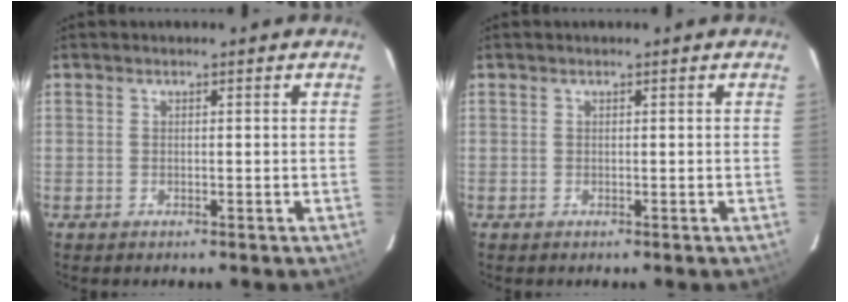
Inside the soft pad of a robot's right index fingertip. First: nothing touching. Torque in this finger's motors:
{"motor_torque": [0.32, 0.23, 0.03, 0.01]}